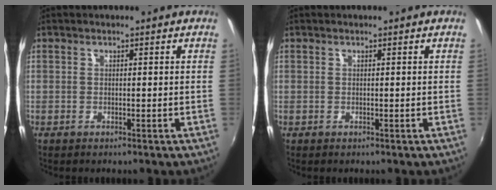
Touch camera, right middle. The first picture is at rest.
{"total": 0.0}